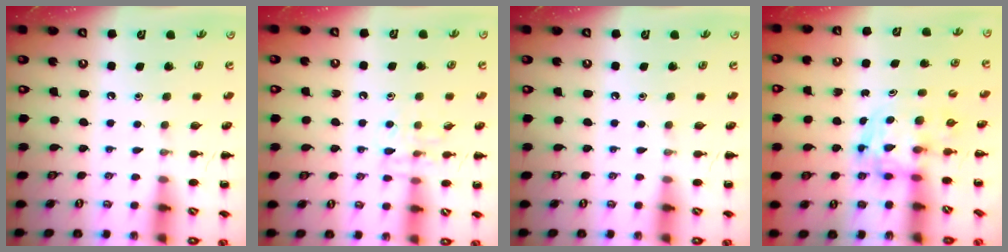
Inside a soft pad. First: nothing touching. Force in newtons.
{"total": 7.4, "press": 7.4, "slide": 0.5}
{"total": 0.0}
{"total": 3.6, "press": 3.5, "slide": 0.6}